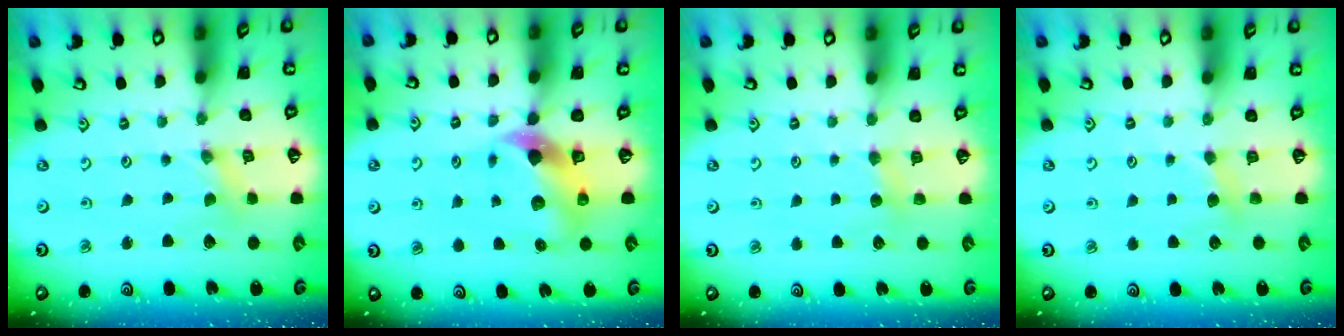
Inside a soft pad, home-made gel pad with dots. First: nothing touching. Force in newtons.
{"total": 8.4, "press": 8.3, "slide": 1.3}
{"total": 4.3, "press": 4.2, "slide": 0.6}
{"total": 3.6, "press": 3.6, "slide": 0.5}